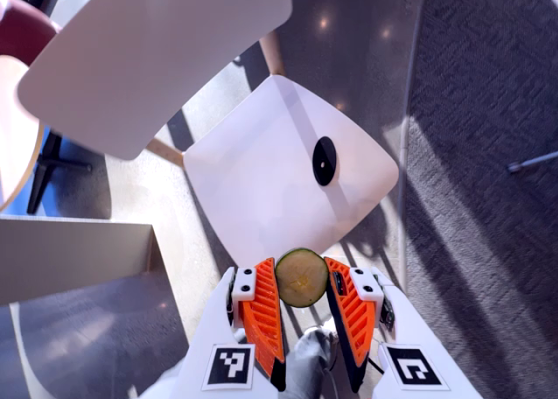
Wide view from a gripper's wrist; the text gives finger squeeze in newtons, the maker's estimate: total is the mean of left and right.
{"total": 8.3, "left": 8.1, "right": 8.6}